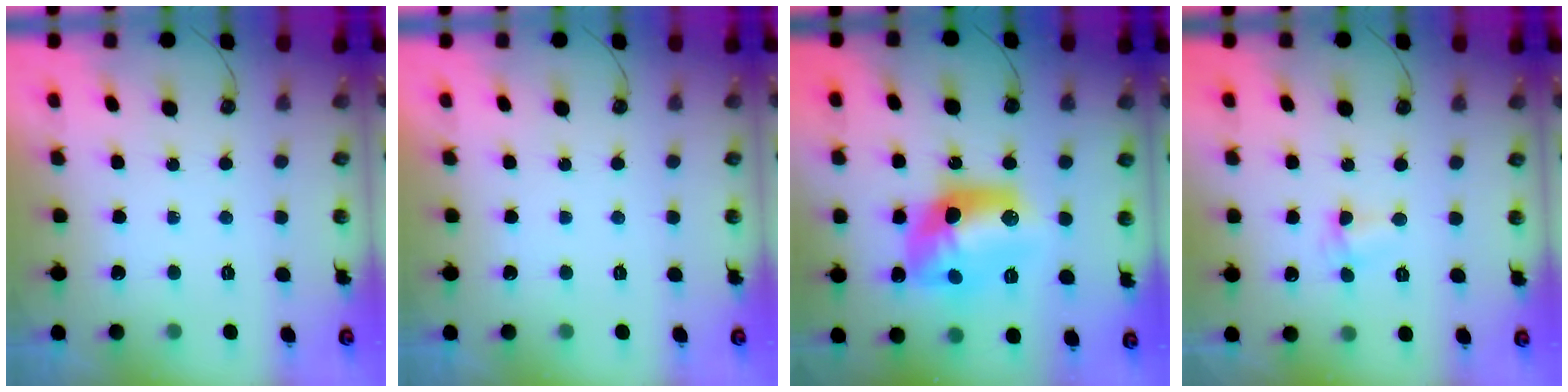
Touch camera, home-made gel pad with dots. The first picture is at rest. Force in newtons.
{"total": 0.0}
{"total": 15.4, "press": 15.3, "slide": 1.0}
{"total": 2.8, "press": 2.8, "slide": 0.5}